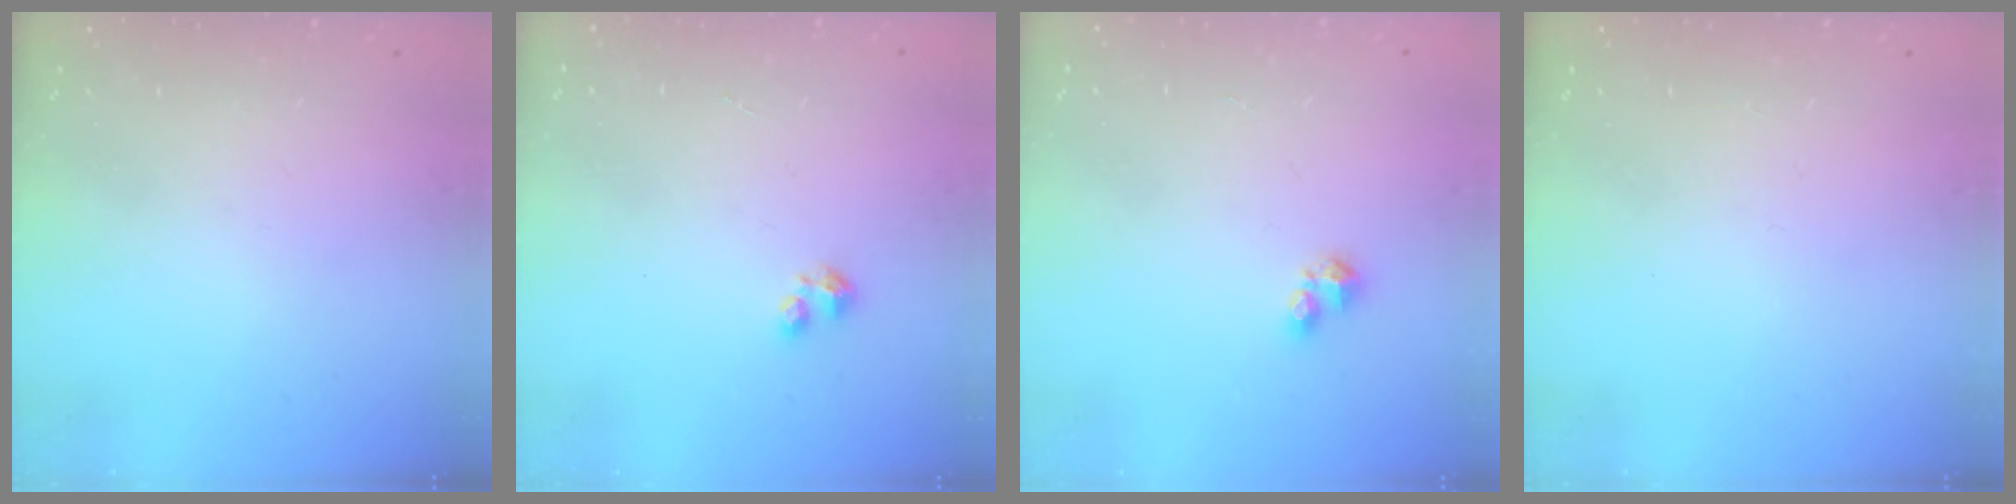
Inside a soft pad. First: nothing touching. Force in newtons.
{"total": 1.8, "press": 1.8, "slide": 0.4}
{"total": 4.2, "press": 4.2, "slide": 0.6}
{"total": 0.0}